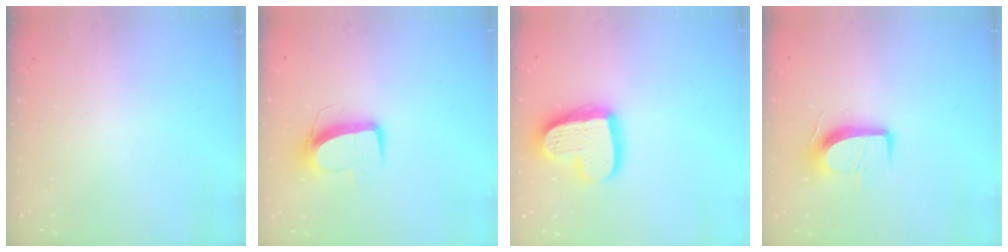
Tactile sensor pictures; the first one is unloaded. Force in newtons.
{"total": 10.5, "press": 10.5, "slide": 0.8}
{"total": 20.0, "press": 20.0, "slide": 1.7}
{"total": 9.8, "press": 9.8, "slide": 0.7}